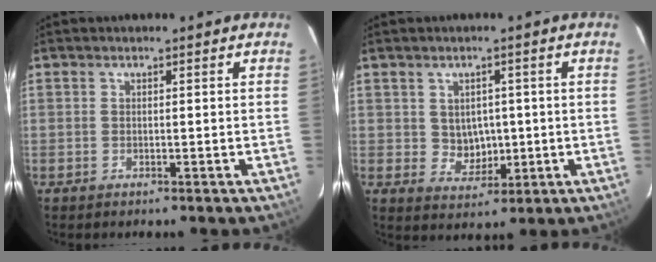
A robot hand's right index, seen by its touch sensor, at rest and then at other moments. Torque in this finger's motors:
{"motor_torque": [-0.04, 0.06, 0.06, 0.00]}